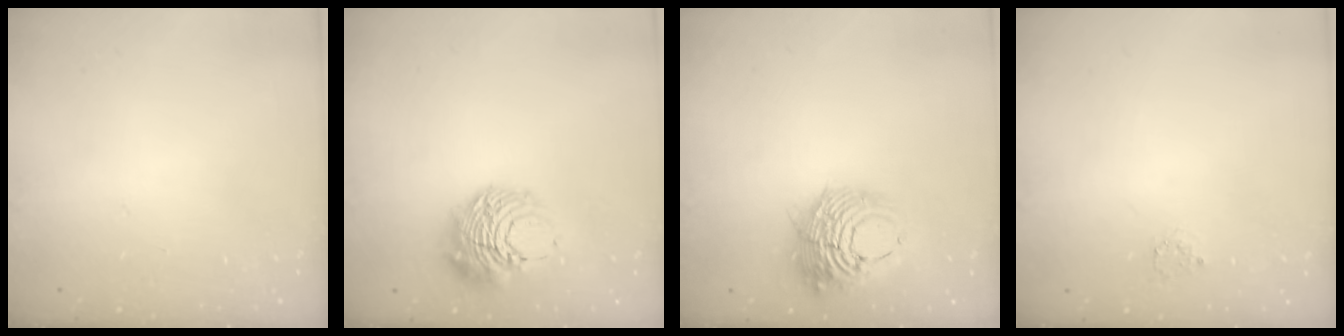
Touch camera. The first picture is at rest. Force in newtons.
{"total": 10.1, "press": 10.0, "slide": 1.3}
{"total": 13.3, "press": 13.2, "slide": 1.4}
{"total": 2.5, "press": 2.5, "slide": 0.3}